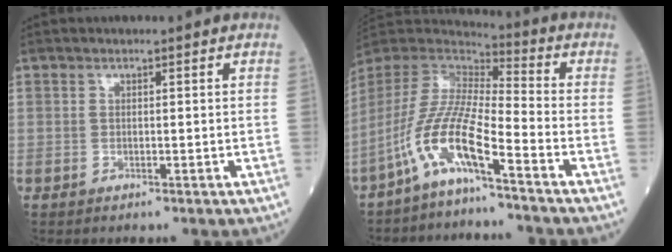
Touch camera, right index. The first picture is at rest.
{"total": 11.5, "force": [-6.8, 0.7, 9.3], "torque": [-0.206, -0.003, -0.142]}